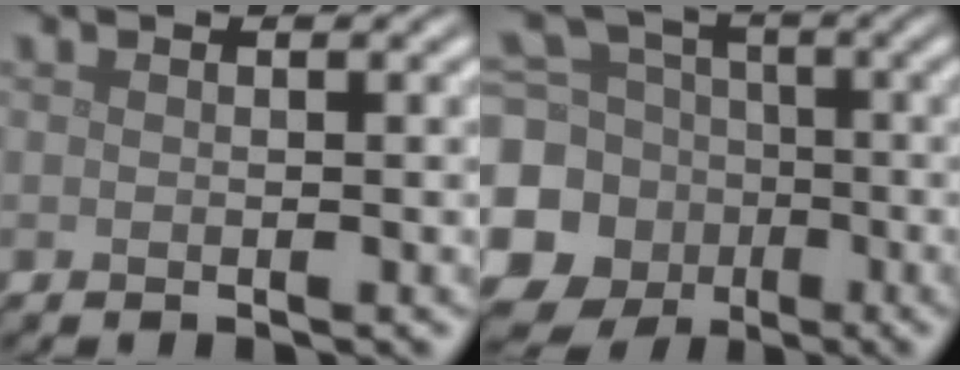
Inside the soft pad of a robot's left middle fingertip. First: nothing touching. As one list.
[{"total": 14.6, "force": [-4.1, 13.4, 4.3], "torque": [-0.130, -0.033, -0.098]}]